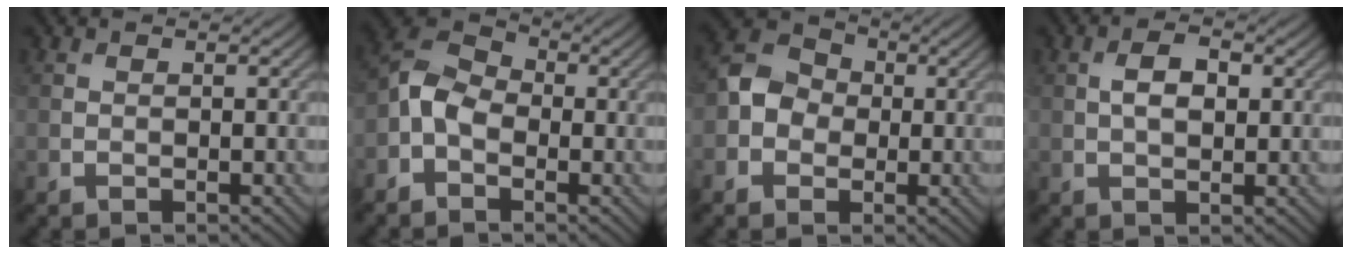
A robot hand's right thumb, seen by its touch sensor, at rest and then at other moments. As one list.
[{"total": 5.2, "force": [-1.7, 3.6, 3.4], "torque": [-0.078, 0.011, -0.049]}, {"total": 5.1, "force": [-0.6, 4.5, 2.4], "torque": [-0.052, 0.012, -0.022]}, {"total": 3.5, "force": [0.6, 1.9, 2.9], "torque": [-0.059, 0.002, 0.009]}]